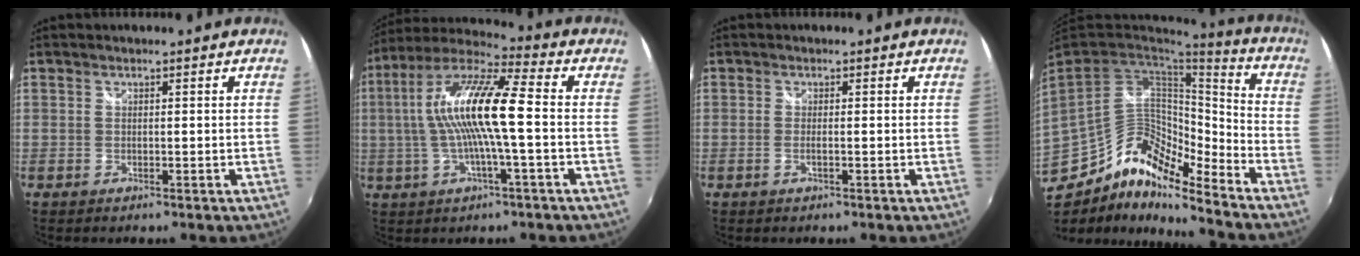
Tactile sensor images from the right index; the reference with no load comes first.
{"total": 15.5, "force": [-0.2, 1.9, 15.4], "torque": [-0.290, 0.015, -0.012]}
{"total": 1.3, "force": [-0.4, 0.1, 1.2], "torque": [-0.023, -0.001, -0.008]}
{"total": 18.8, "force": [-12.9, 8.0, 11.1], "torque": [-0.234, -0.006, -0.243]}